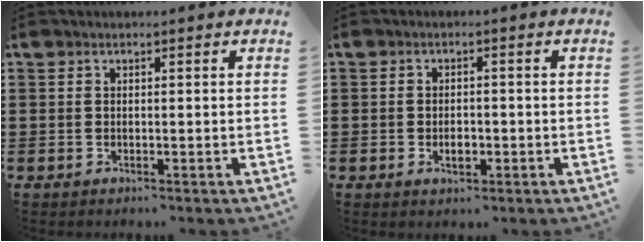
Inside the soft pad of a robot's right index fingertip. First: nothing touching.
{"total": 2.4, "force": [-0.6, 1.2, 1.9], "torque": [-0.029, -0.002, -0.014]}